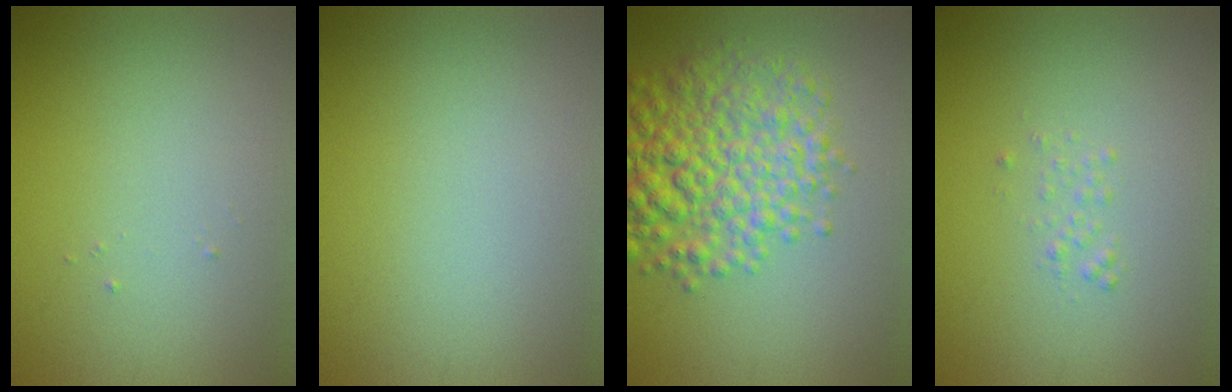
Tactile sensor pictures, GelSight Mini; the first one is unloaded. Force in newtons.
{"total": 0.0}
{"total": 7.5, "press": 7.5, "slide": 0.2}
{"total": 0.7, "press": 0.7, "slide": 0.1}